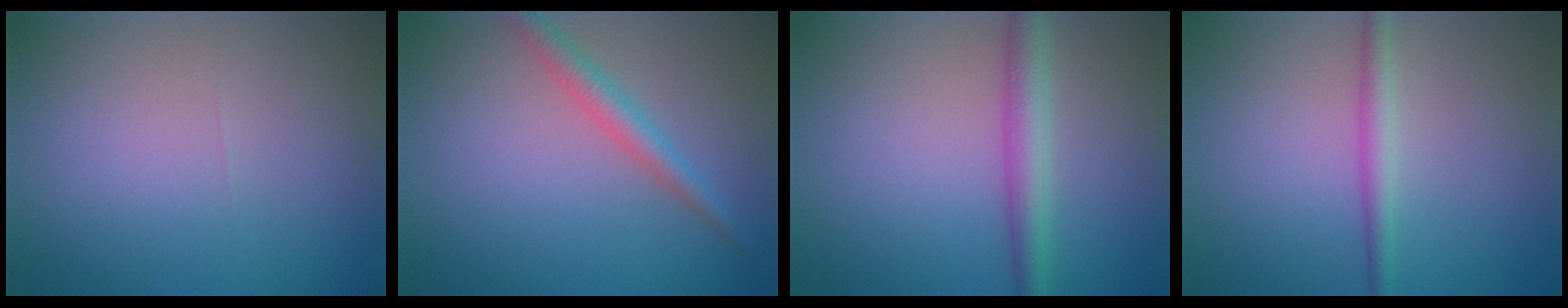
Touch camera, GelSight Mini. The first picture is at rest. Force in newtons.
{"total": 2.5, "press": 2.5, "slide": 0.0}
{"total": 3.5, "press": 3.5, "slide": 0.1}
{"total": 2.0, "press": 2.0, "slide": 0.0}